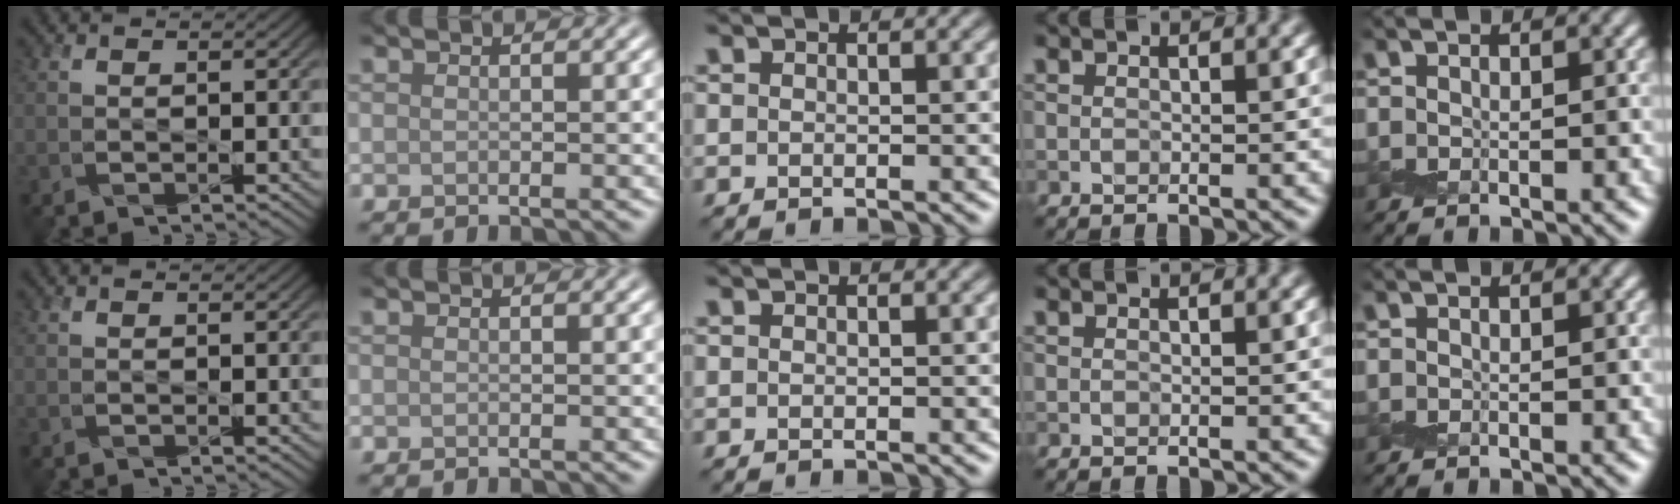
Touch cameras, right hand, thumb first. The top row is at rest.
{}